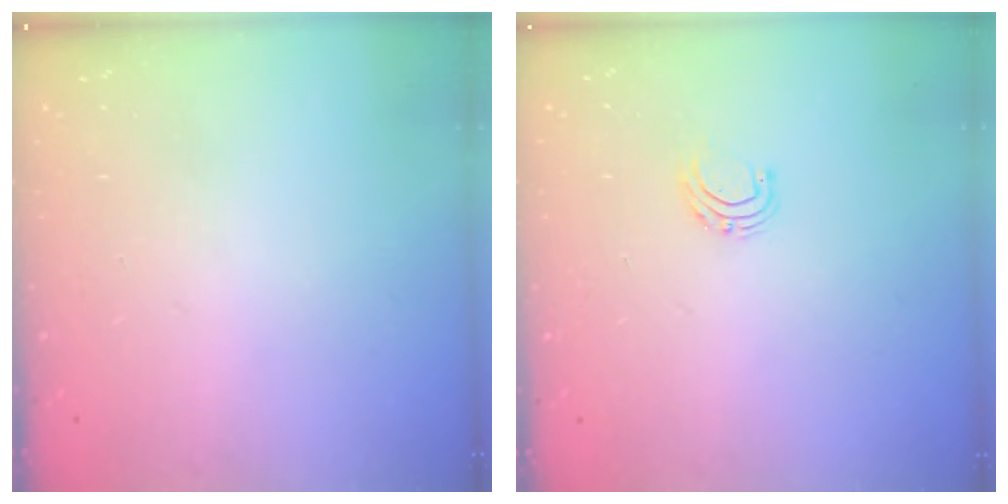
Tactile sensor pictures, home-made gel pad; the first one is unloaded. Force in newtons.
{"total": 4.5, "press": 4.5, "slide": 0.4}